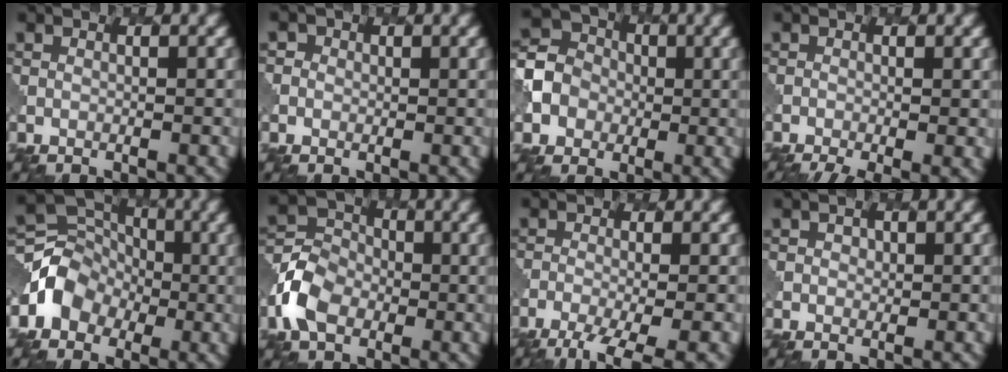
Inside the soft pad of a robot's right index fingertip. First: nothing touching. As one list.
[{"total": 1.7, "force": [0.0, 1.7, 0.1], "torque": [0.011, 0.005, -0.008]}, {"total": 4.7, "force": [-0.5, 4.4, 1.5], "torque": [-0.034, 0.005, -0.016]}, {"total": 3.7, "force": [-2.2, 1.2, 2.8], "torque": [-0.044, -0.012, -0.027]}, {"total": 4.3, "force": [-1.2, 3.9, 1.3], "torque": [-0.019, 0.004, -0.030]}, {"total": 5.4, "force": [-1.9, 4.2, 2.9], "torque": [-0.066, 0.002, -0.044]}, {"total": 5.3, "force": [-3.5, 1.3, 3.9], "torque": [-0.064, -0.013, -0.064]}, {"total": 0.8, "force": [0.4, 0.7, 0.1], "torque": [0.000, -0.004, 0.009]}]